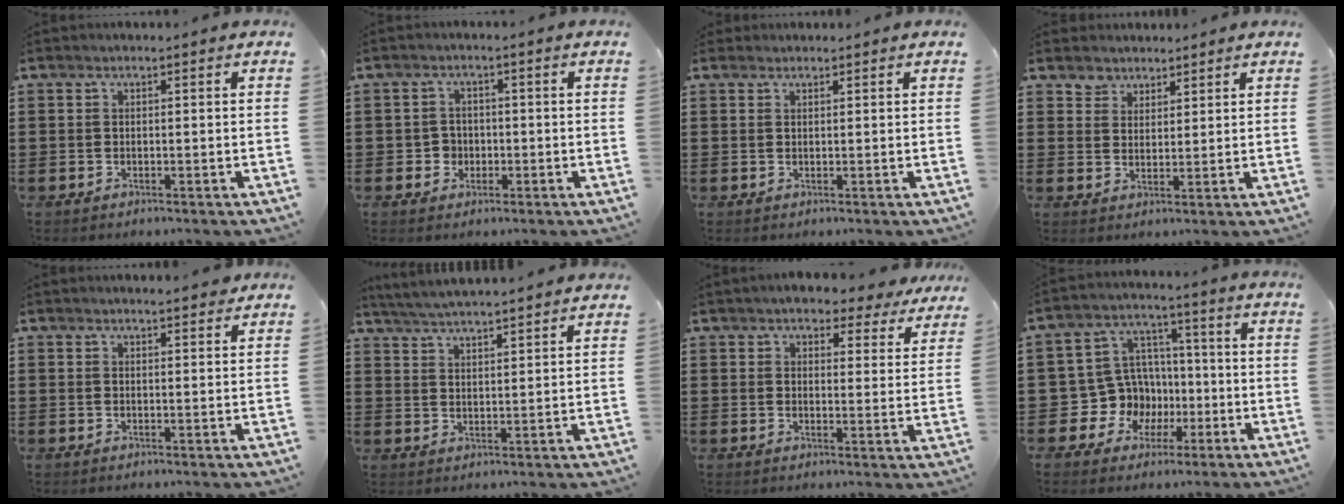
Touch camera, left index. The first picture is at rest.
{"total": 2.6, "force": [-0.6, 2.4, 0.8], "torque": [-0.025, 0.004, -0.016]}
{"total": 0.9, "force": [0.9, 0.2, 0.2], "torque": [-0.005, 0.001, 0.017]}
{"total": 3.5, "force": [2.7, 2.1, -0.5], "torque": [-0.007, 0.004, 0.053]}
{"total": 2.1, "force": [2.0, 0.1, 0.8], "torque": [-0.019, 0.001, 0.039]}
{"total": 4.2, "force": [4.1, -0.6, 0.8], "torque": [-0.029, -0.020, 0.072]}
{"total": 4.5, "force": [4.2, 1.2, 1.1], "torque": [-0.039, -0.010, 0.076]}
{"total": 9.4, "force": [-1.4, 9.0, 2.3], "torque": [-0.096, 0.005, -0.017]}